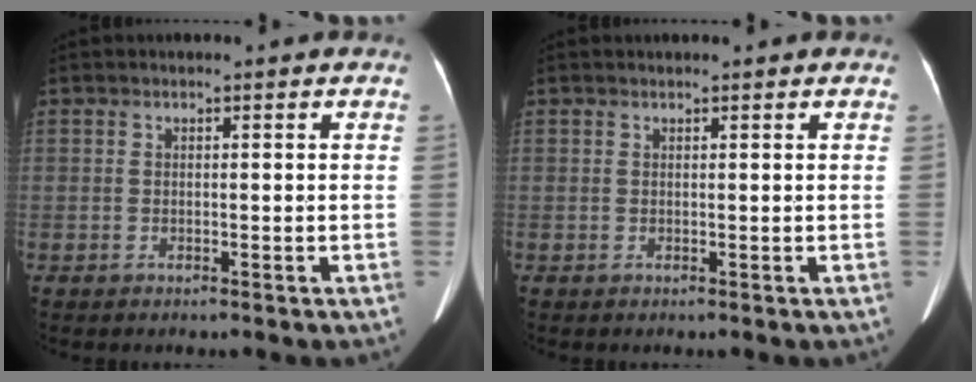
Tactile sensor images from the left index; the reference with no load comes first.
{"total": 1.3, "force": [1.2, 0.2, 0.5], "torque": [-0.008, 0.019, 0.019]}